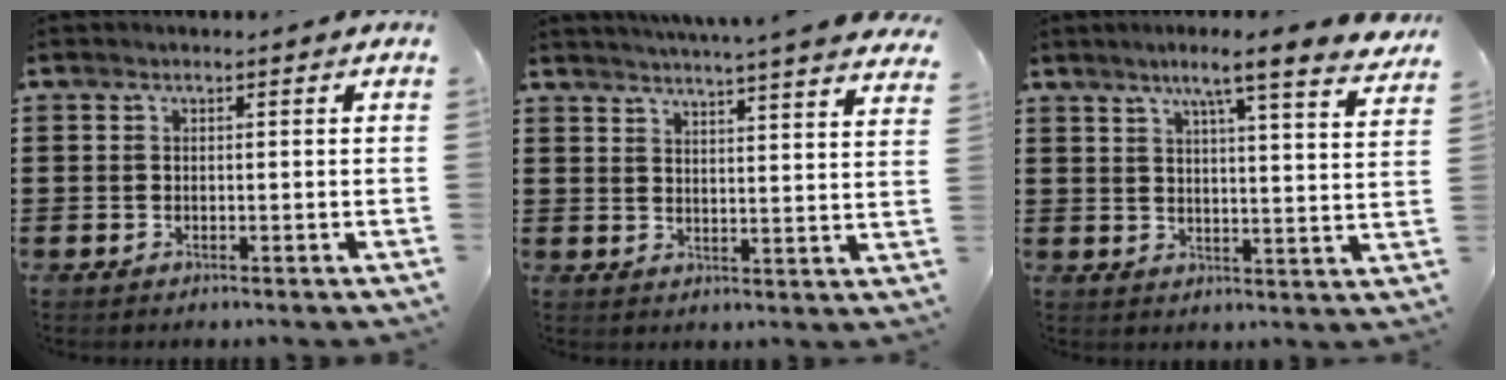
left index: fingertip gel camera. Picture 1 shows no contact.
{"total": 4.3, "force": [4.1, -0.8, 1.0], "torque": [-0.029, -0.031, 0.068]}
{"total": 6.1, "force": [4.8, -0.6, 3.8], "torque": [-0.085, -0.028, 0.072]}